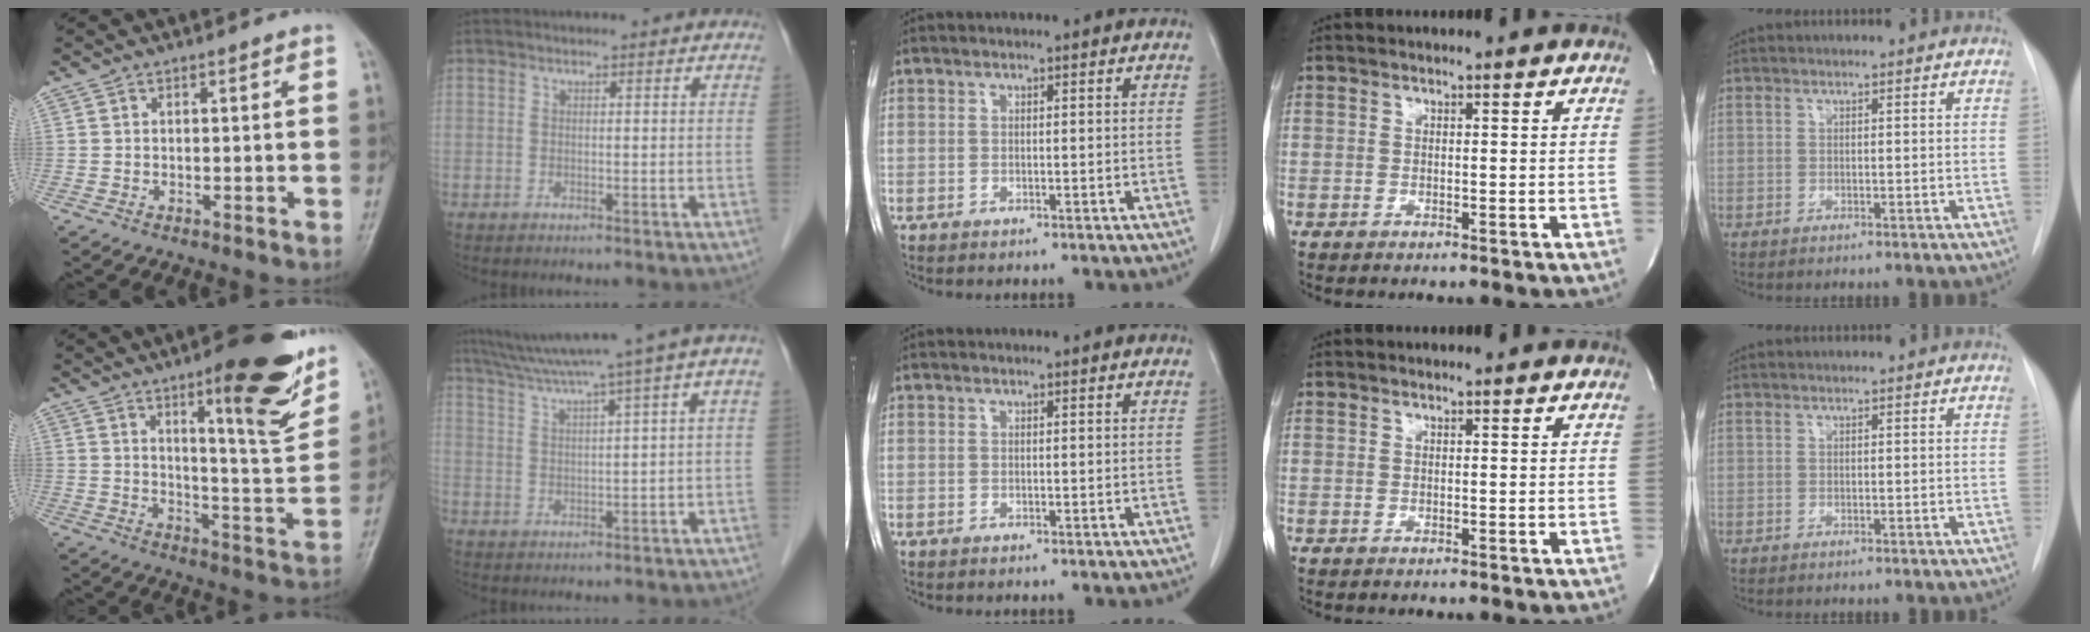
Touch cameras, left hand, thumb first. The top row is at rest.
{"thumb": {"total": 19.1, "force": [10.6, 4.7, 15.2], "torque": [-0.161, -0.055, 0.150]}, "index": {"total": 11.7, "force": [7.7, -1.3, 8.6], "torque": [-0.143, 0.028, 0.112]}}